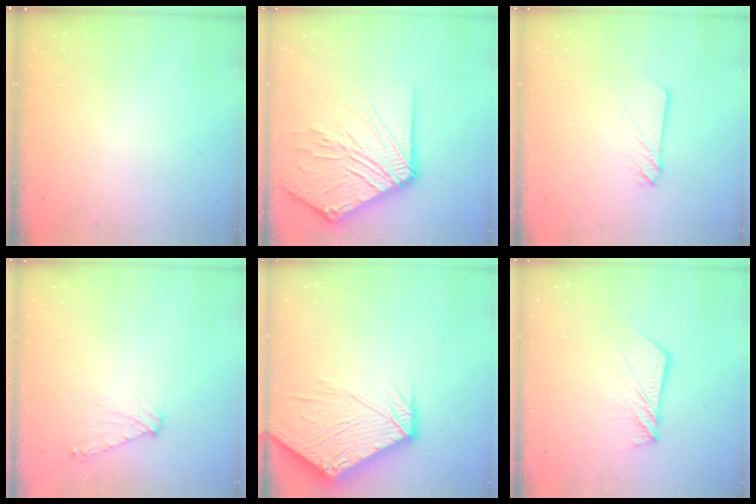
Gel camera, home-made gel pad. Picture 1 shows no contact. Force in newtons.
{"total": 19.9, "press": 19.8, "slide": 2.6}
{"total": 2.9, "press": 2.9, "slide": 0.4}
{"total": 6.7, "press": 6.6, "slide": 1.1}
{"total": 17.6, "press": 17.4, "slide": 2.3}
{"total": 9.0, "press": 8.9, "slide": 0.8}